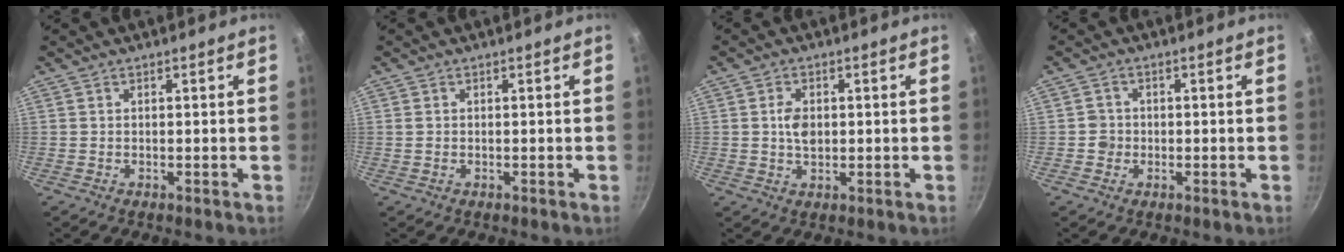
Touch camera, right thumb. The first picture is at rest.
{"total": 0.9, "force": [0.0, 0.6, 0.6], "torque": [-0.017, 0.002, 0.003]}
{"total": 3.9, "force": [0.4, 2.5, 3.0], "torque": [-0.051, 0.000, 0.007]}
{"total": 2.4, "force": [-0.5, 2.3, 0.6], "torque": [0.004, 0.008, -0.011]}